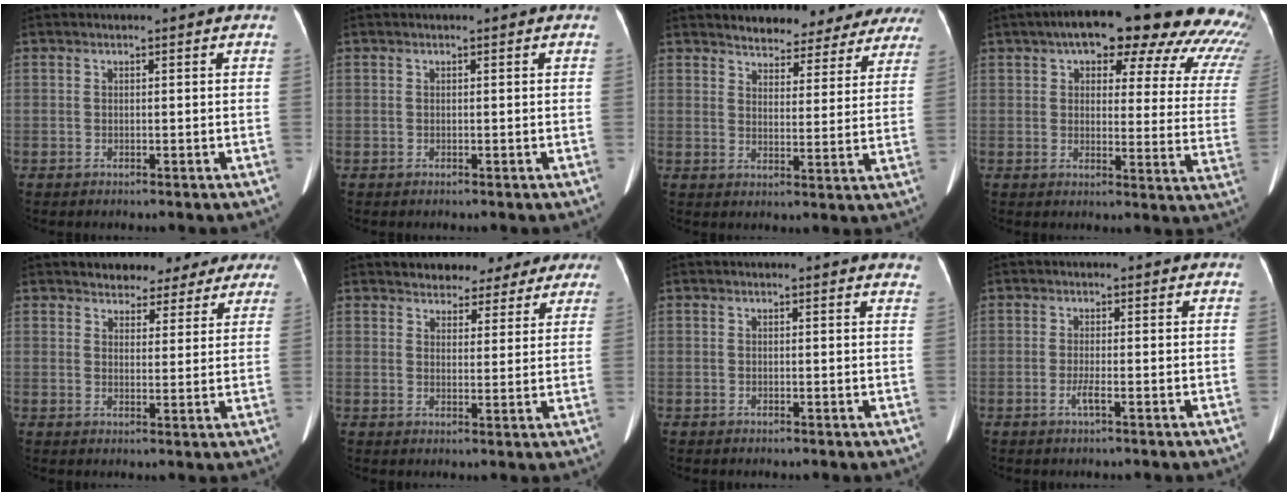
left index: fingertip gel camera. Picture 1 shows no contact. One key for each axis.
{"total": 0.0}
{"total": 16.9, "fx": 15.4, "fy": 5.1, "fz": 4.7, "tx": -0.037, "ty": -0.029, "tz": 0.168}
{"total": 22.7, "fx": 18.3, "fy": 6.6, "fz": 11.7, "tx": -0.122, "ty": -0.027, "tz": 0.185}
{"total": 10.8, "fx": 9.1, "fy": 5.0, "fz": 3.0, "tx": -0.008, "ty": -0.003, "tz": 0.093}
{"total": 11.5, "fx": 9.7, "fy": 5.2, "fz": 3.4, "tx": -0.015, "ty": 0.001, "tz": 0.103}
{"total": 4.7, "fx": 4.5, "fy": 0.7, "fz": 1.1, "tx": 0.004, "ty": -0.021, "tz": 0.022}
{"total": 1.6, "fx": -1.0, "fy": 0.0, "fz": 1.2, "tx": -0.022, "ty": -0.018, "tz": -0.021}